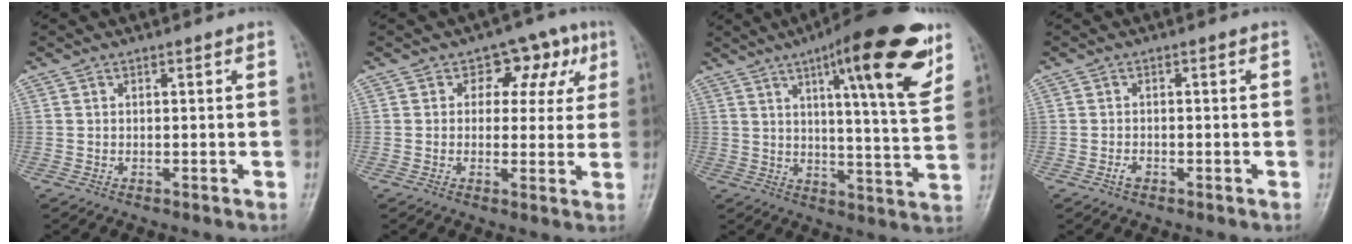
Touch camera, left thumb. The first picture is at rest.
{"total": 8.2, "force": [2.8, 6.0, 4.8], "torque": [-0.004, 0.001, 0.028]}
{"total": 19.7, "force": [10.3, 4.0, 16.3], "torque": [-0.199, -0.042, 0.143]}
{"total": 1.4, "force": [-0.8, 0.8, 0.8], "torque": [-0.017, 0.003, -0.016]}